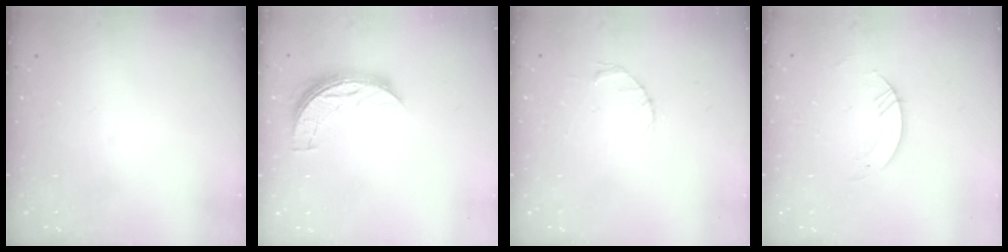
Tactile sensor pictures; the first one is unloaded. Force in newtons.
{"total": 6.9, "press": 6.9, "slide": 0.3}
{"total": 2.7, "press": 2.7, "slide": 0.4}
{"total": 3.2, "press": 3.2, "slide": 0.3}